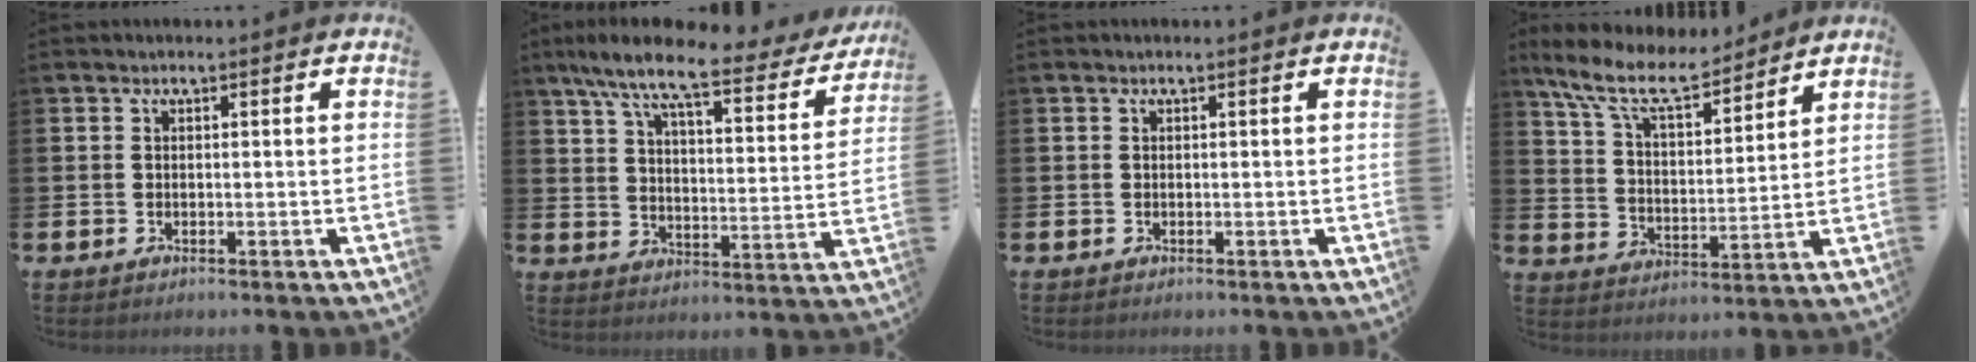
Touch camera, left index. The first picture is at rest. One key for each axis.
{"total": 9.7, "fx": 7.6, "fy": 2.0, "fz": 5.8, "tx": -0.127, "ty": -0.042, "tz": 0.120}
{"total": 0.0}
{"total": 10.0, "fx": 8.7, "fy": 2.6, "fz": 4.1, "tx": -0.117, "ty": -0.046, "tz": 0.156}